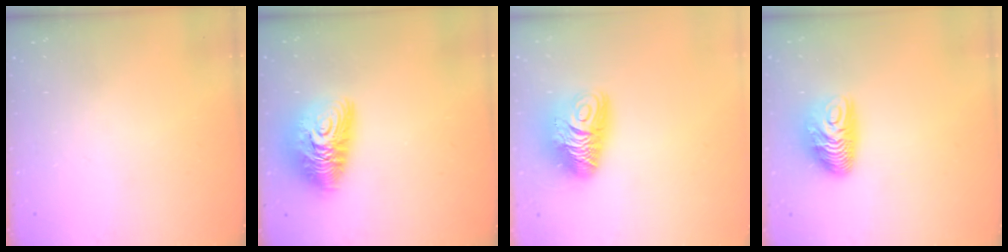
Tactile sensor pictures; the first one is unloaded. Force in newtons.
{"total": 12.9, "press": 12.9, "slide": 1.0}
{"total": 13.1, "press": 13.0, "slide": 1.4}
{"total": 9.8, "press": 9.8, "slide": 0.7}